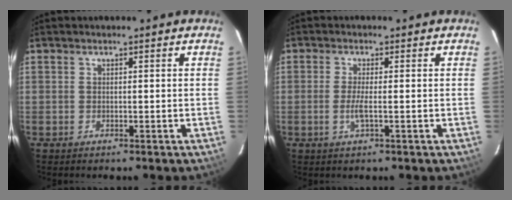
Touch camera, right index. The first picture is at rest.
{"total": 2.7, "force": [-0.6, -0.1, 2.6], "torque": [-0.052, -0.003, -0.012]}